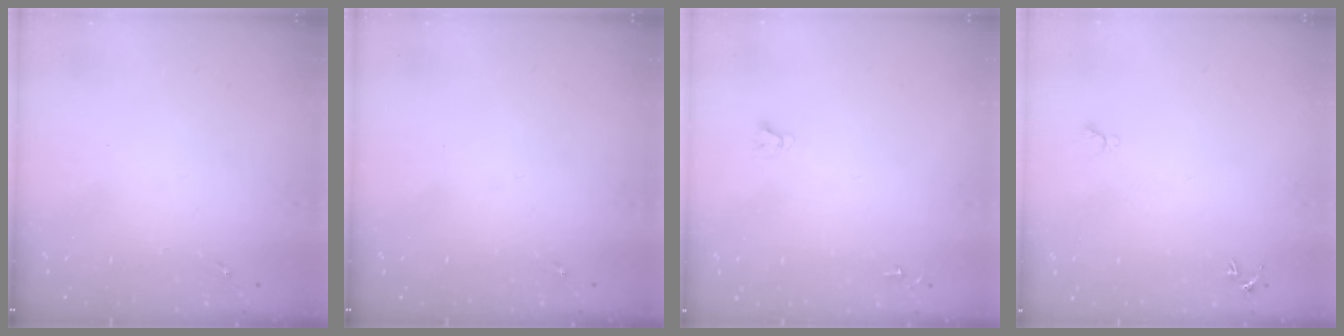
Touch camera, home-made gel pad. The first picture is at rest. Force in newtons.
{"total": 0.0}
{"total": 2.4, "press": 2.4, "slide": 0.2}
{"total": 4.8, "press": 4.8, "slide": 0.6}